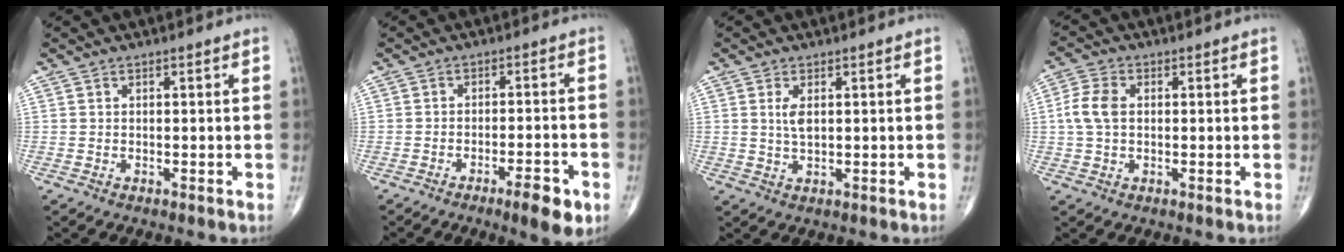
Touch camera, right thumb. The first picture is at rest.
{"total": 7.1, "force": [-3.8, 1.5, 5.8], "torque": [-0.082, 0.013, -0.053]}
{"total": 2.9, "force": [0.8, 1.2, 2.5], "torque": [-0.047, -0.005, 0.017]}
{"total": 5.6, "force": [0.4, 3.6, 4.2], "torque": [-0.098, 0.011, 0.003]}